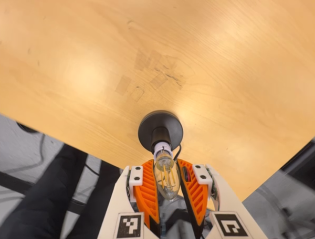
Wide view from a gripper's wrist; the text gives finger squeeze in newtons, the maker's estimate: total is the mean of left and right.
{"total": 10.6, "left": 9.8, "right": 11.3}